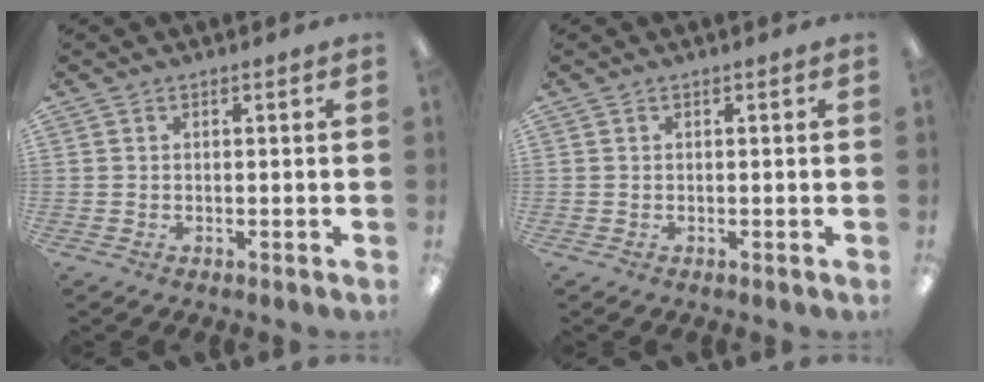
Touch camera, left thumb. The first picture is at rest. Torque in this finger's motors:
{"motor_torque": [-0.18, -0.18, 0.13, -0.07, 0.00]}